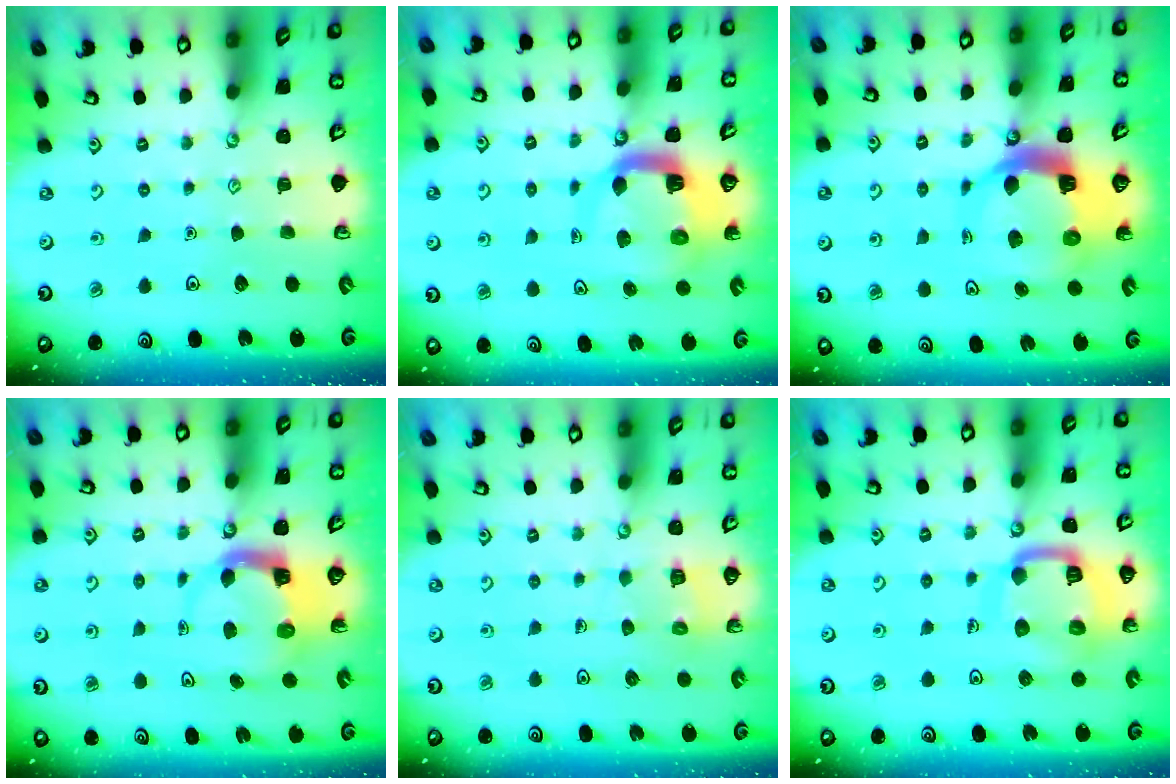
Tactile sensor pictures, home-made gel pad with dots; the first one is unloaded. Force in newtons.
{"total": 9.0, "press": 9.0, "slide": 1.2}
{"total": 12.6, "press": 12.5, "slide": 1.5}
{"total": 4.0, "press": 4.0, "slide": 0.6}
{"total": 5.5, "press": 5.5, "slide": 0.4}
{"total": 15.4, "press": 15.3, "slide": 1.6}